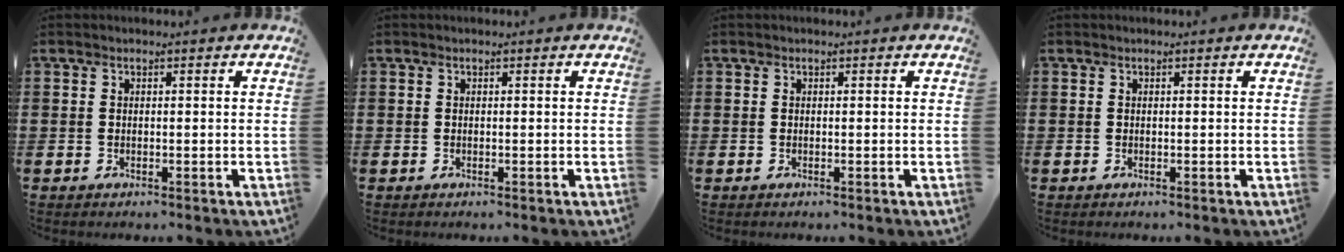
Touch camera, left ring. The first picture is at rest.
{"total": 0.0}
{"total": 0.0}
{"total": 0.0}